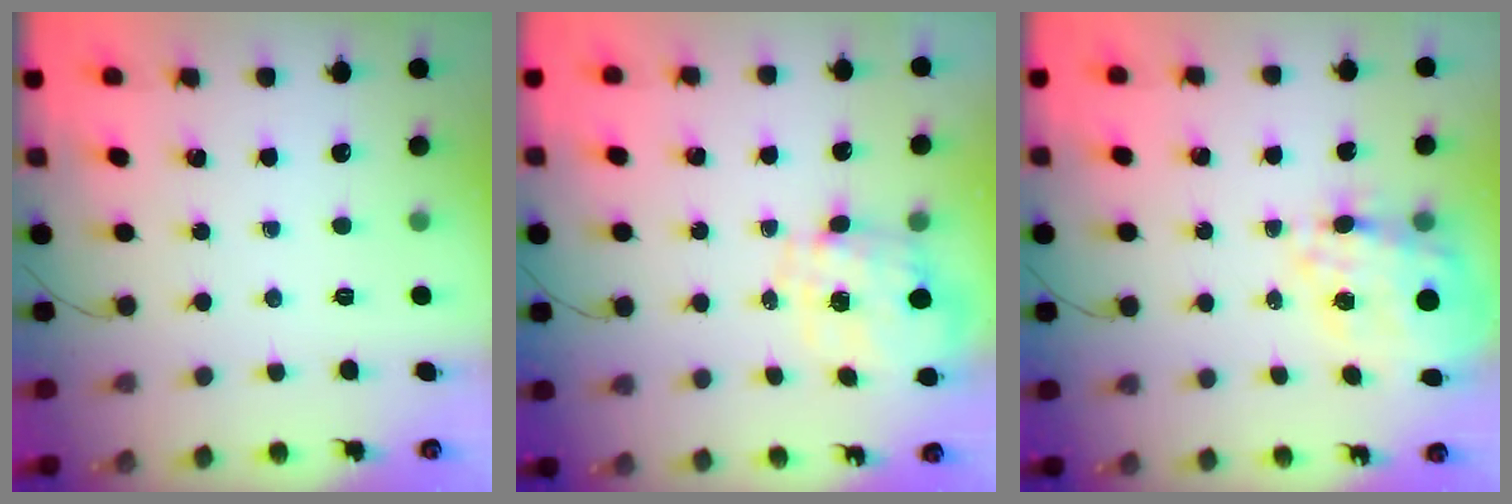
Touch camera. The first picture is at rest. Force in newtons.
{"total": 1.3, "press": 1.2, "slide": 0.5}
{"total": 17.9, "press": 17.6, "slide": 3.5}